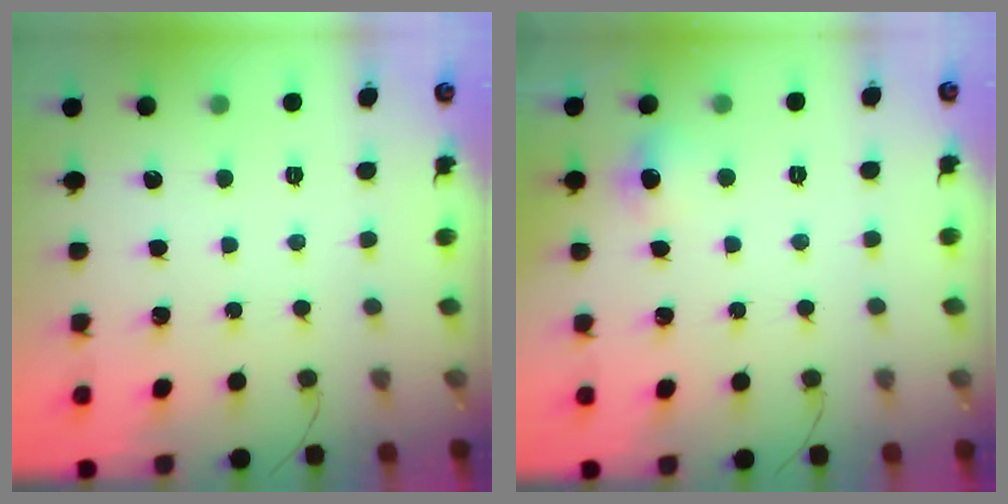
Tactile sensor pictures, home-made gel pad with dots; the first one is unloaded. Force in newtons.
{"total": 8.3, "press": 4.8, "slide": 6.8}